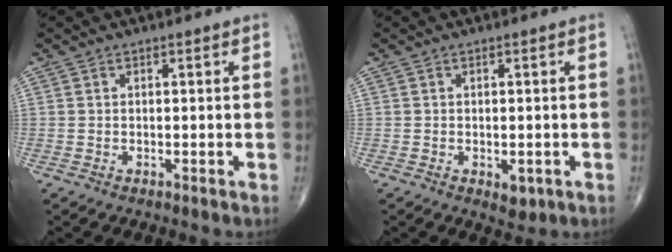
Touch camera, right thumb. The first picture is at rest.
{"total": 2.7, "force": [-0.8, 1.6, 2.0], "torque": [-0.017, -0.003, -0.004]}